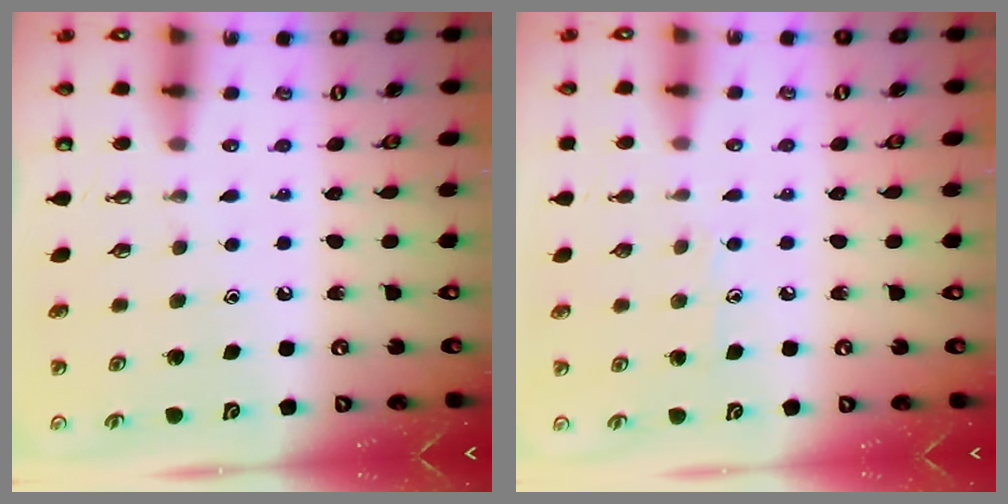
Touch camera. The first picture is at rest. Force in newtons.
{"total": 4.3, "press": 4.3, "slide": 0.4}